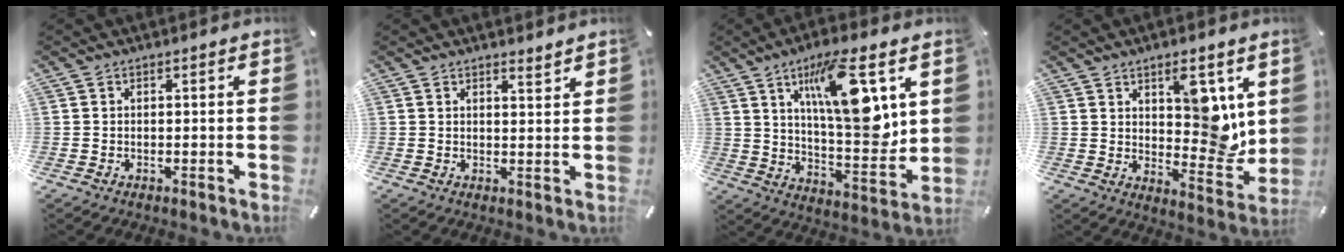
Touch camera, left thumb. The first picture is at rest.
{"total": 2.3, "force": [2.2, 0.2, 0.2], "torque": [0.001, -0.017, 0.040]}
{"total": 17.6, "force": [7.9, 5.4, 14.8], "torque": [-0.254, -0.041, 0.119]}
{"total": 11.0, "force": [4.9, 6.0, 7.7], "torque": [-0.071, -0.043, 0.082]}